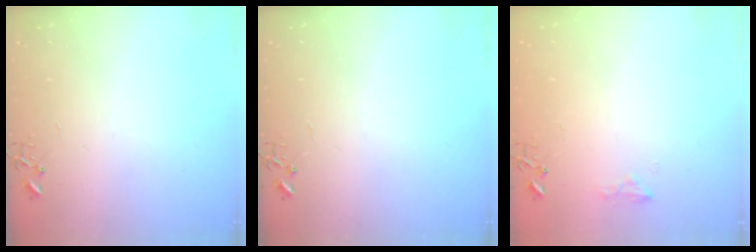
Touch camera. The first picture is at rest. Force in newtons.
{"total": 0.0}
{"total": 8.5, "press": 8.5, "slide": 0.6}